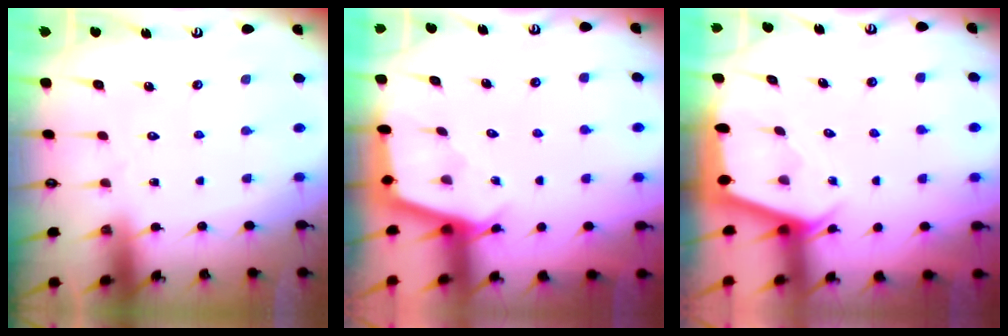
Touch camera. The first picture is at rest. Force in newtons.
{"total": 2.9, "press": 2.9, "slide": 0.3}
{"total": 2.3, "press": 2.3, "slide": 0.3}